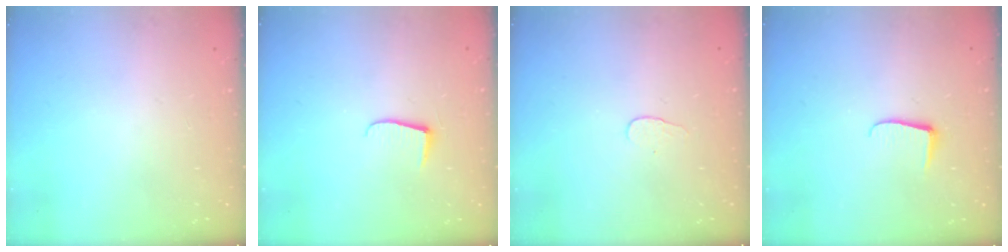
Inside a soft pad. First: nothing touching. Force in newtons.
{"total": 5.1, "press": 5.0, "slide": 0.6}
{"total": 3.1, "press": 3.1, "slide": 0.3}
{"total": 6.0, "press": 5.9, "slide": 0.6}